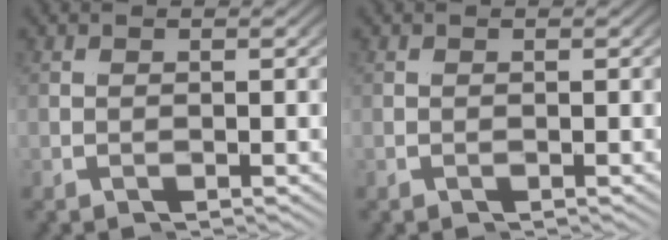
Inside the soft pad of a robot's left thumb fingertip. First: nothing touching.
{"total": 0.0}